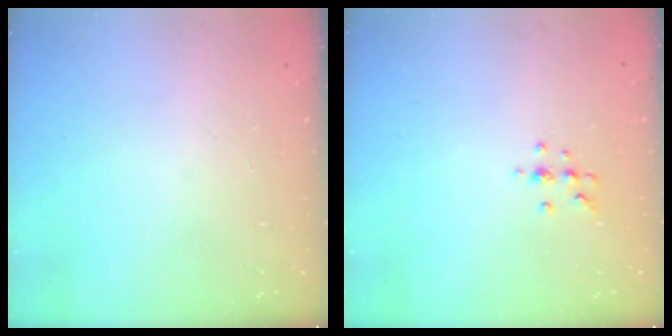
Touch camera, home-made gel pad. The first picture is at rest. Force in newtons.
{"total": 5.4, "press": 5.2, "slide": 1.4}